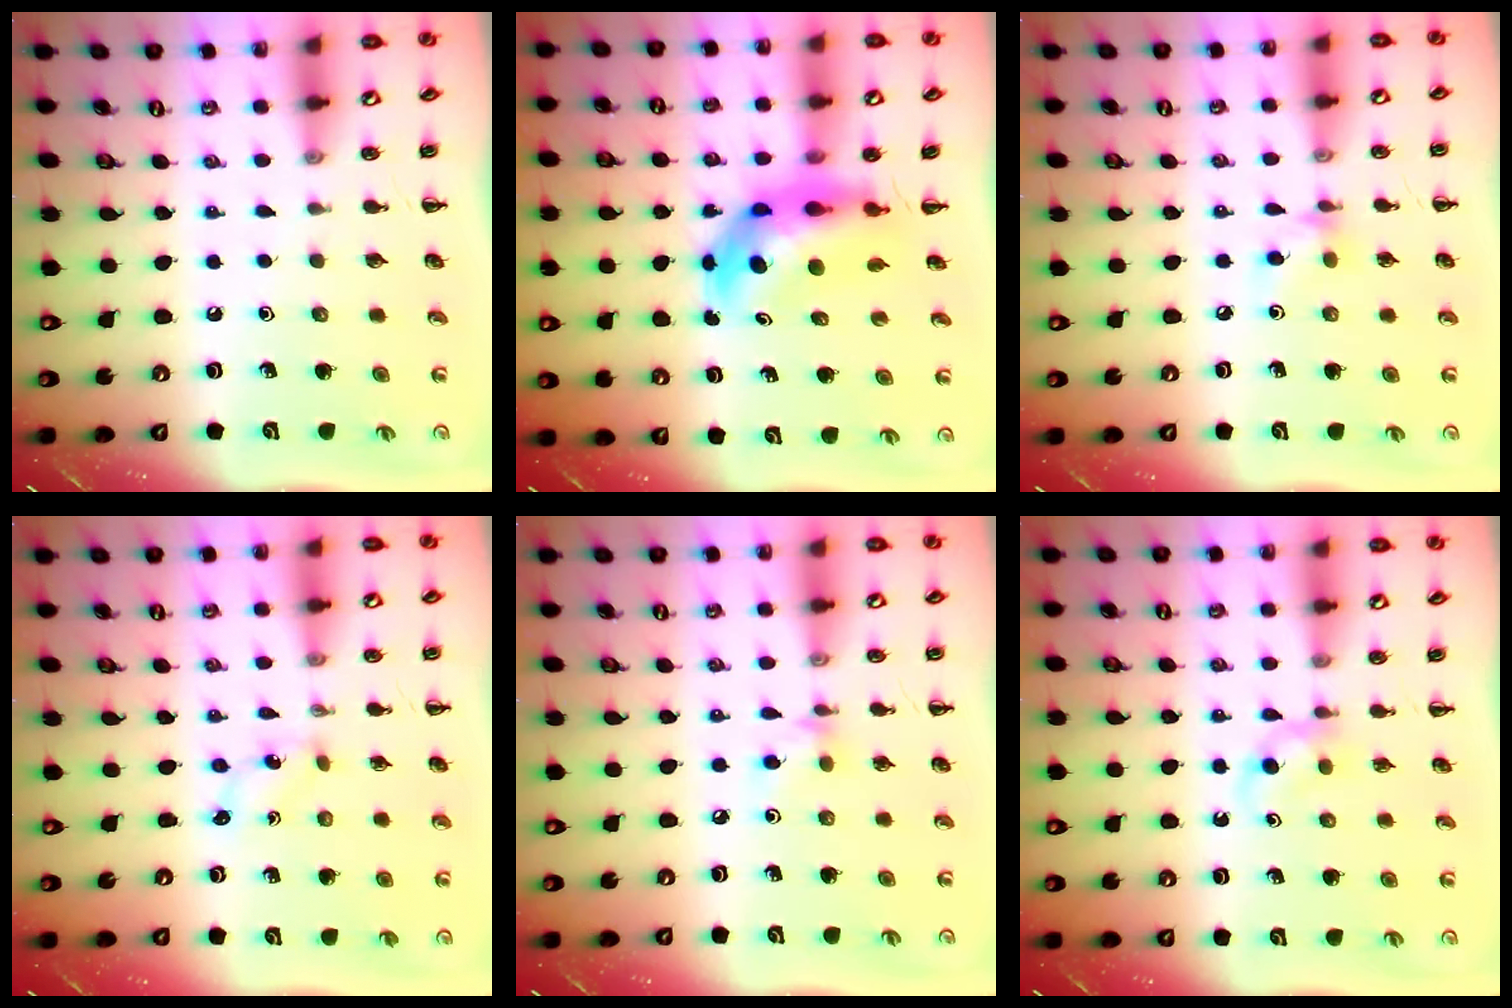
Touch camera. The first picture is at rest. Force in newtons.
{"total": 7.7, "press": 7.4, "slide": 2.2}
{"total": 5.9, "press": 5.8, "slide": 1.2}
{"total": 0.0}
{"total": 5.1, "press": 5.0, "slide": 1.1}
{"total": 2.5, "press": 2.3, "slide": 1.1}